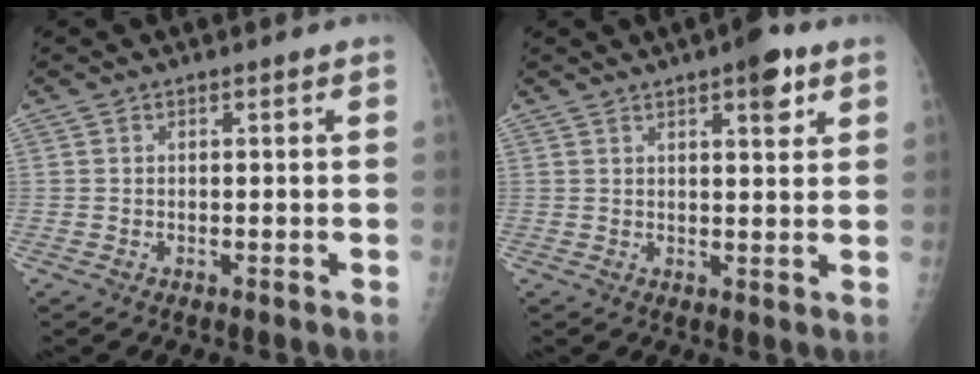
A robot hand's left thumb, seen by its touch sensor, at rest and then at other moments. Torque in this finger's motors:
{"motor_torque": [0.75, 0.75, 0.57, -0.19, 0.04]}